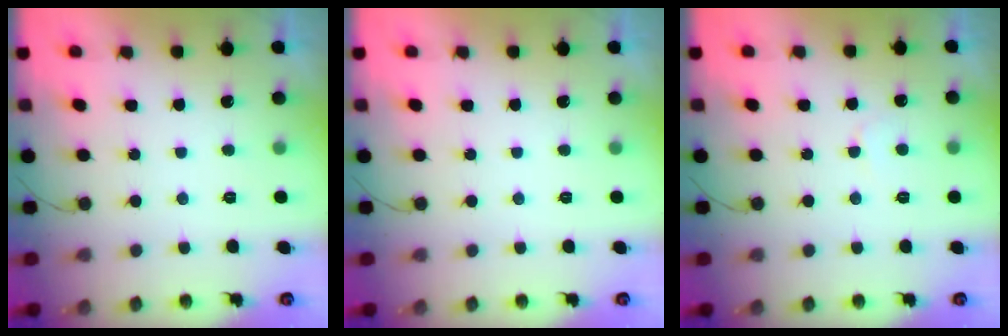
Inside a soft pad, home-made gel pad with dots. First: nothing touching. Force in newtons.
{"total": 0.0}
{"total": 3.6, "press": 3.6, "slide": 0.3}